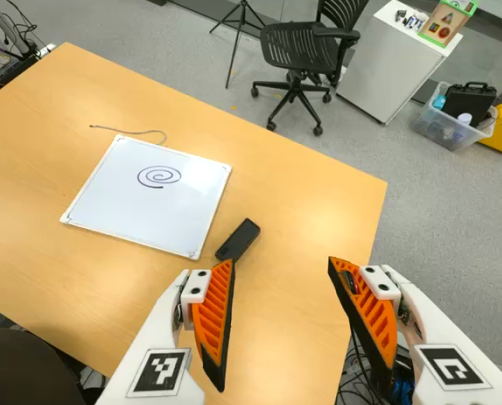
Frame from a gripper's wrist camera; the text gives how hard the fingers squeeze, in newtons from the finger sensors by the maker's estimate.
{"total": 0.0}